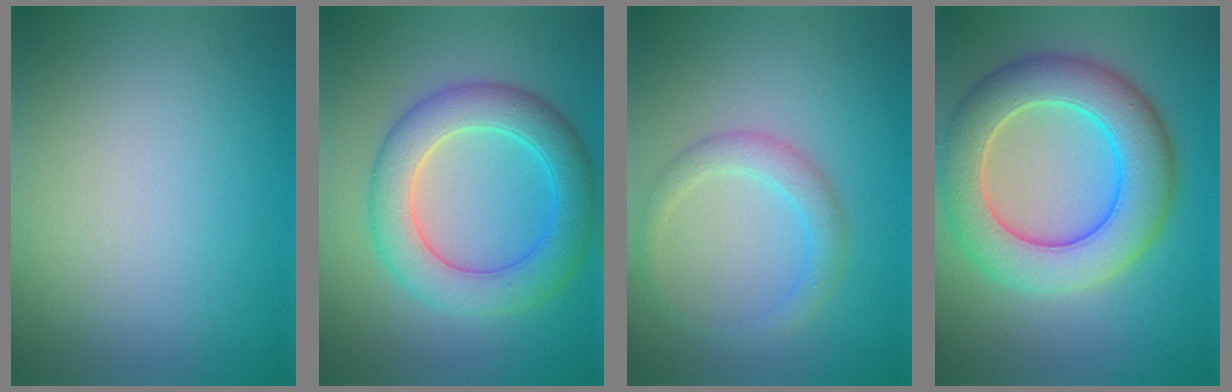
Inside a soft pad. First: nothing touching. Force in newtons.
{"total": 6.6, "press": 6.6, "slide": 0.4}
{"total": 2.5, "press": 2.5, "slide": 0.0}
{"total": 8.6, "press": 8.6, "slide": 0.6}